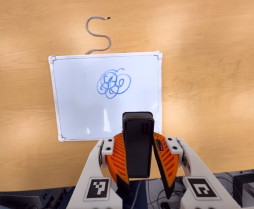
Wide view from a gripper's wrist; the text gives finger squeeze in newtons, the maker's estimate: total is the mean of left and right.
{"total": 7.9, "left": 7.0, "right": 8.9}